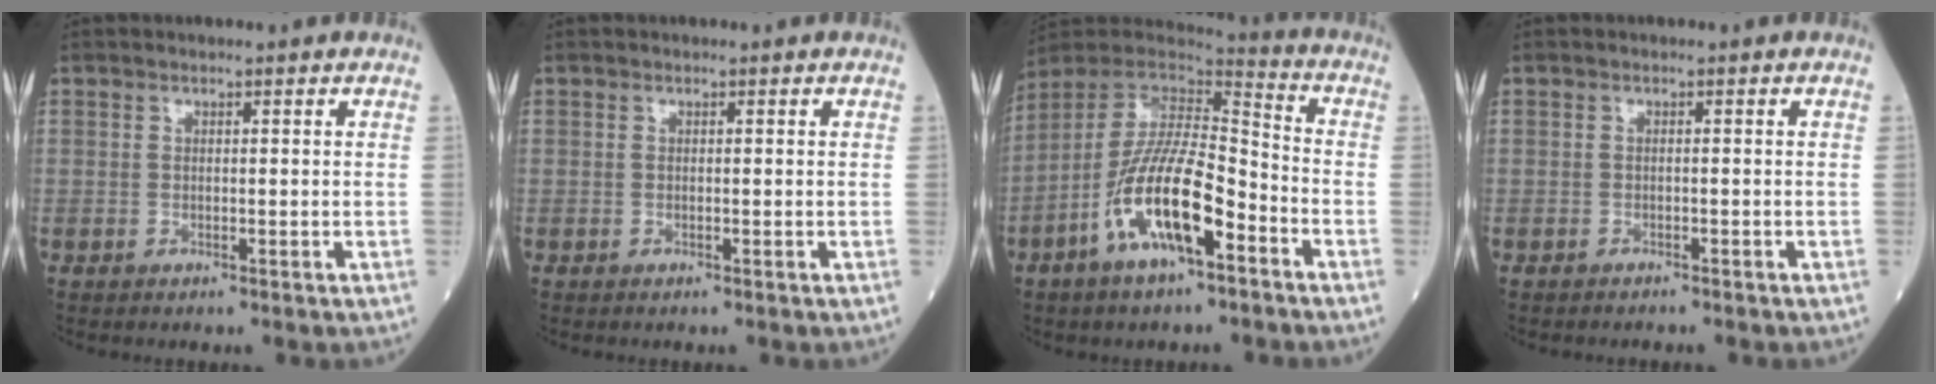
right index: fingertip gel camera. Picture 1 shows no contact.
{"total": 0.0}
{"total": 15.6, "force": [-6.8, 3.9, 13.5], "torque": [-0.263, 0.002, -0.122]}
{"total": 1.7, "force": [-1.6, 0.4, 0.5], "torque": [-0.012, -0.002, -0.018]}